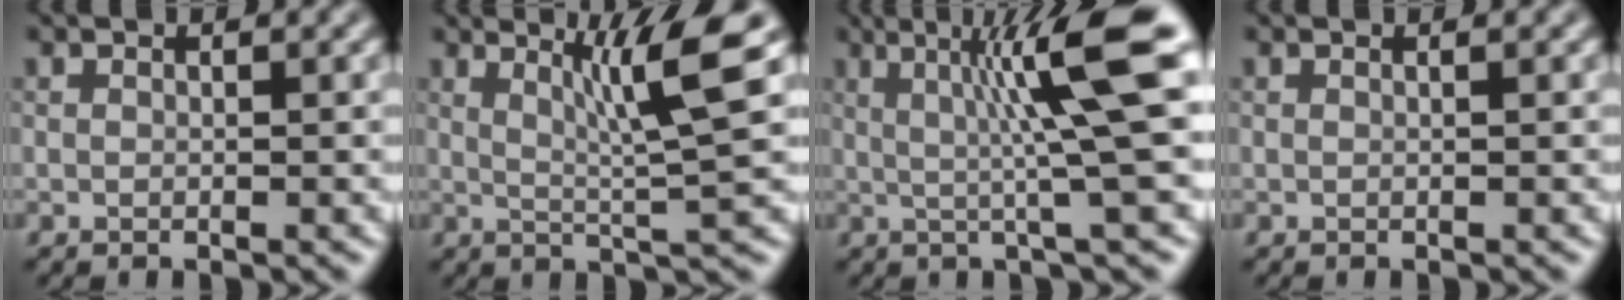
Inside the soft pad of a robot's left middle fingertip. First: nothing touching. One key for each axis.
{"total": 6.1, "fx": 2.3, "fy": 0.5, "fz": 5.6, "tx": -0.094, "ty": 0.006, "tz": 0.041}
{"total": 9.1, "fx": 1.7, "fy": 0.7, "fz": 8.9, "tx": -0.131, "ty": 0.016, "tz": 0.028}
{"total": 0.6, "fx": 0.2, "fy": 0.3, "fz": 0.4, "tx": -0.003, "ty": 0.001, "tz": -0.004}